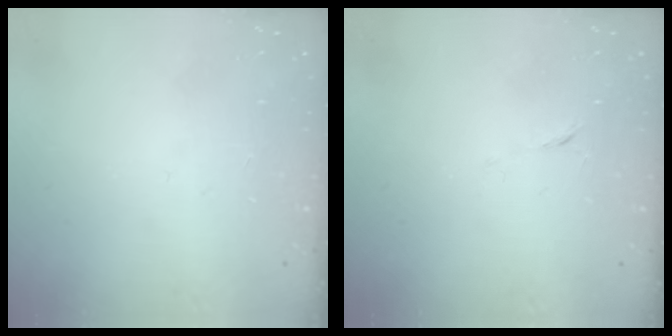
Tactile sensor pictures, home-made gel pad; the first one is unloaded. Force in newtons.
{"total": 3.9, "press": 3.8, "slide": 0.9}